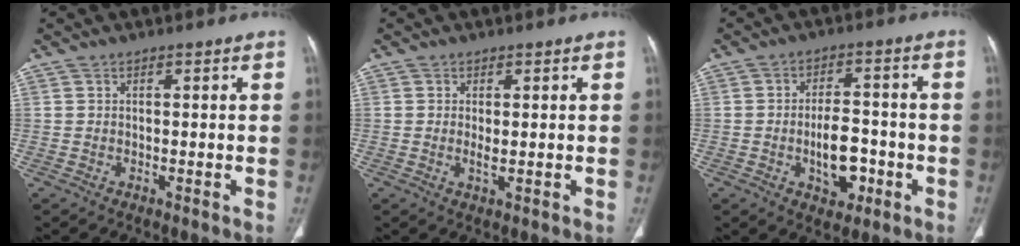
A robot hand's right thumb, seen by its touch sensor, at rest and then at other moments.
{"total": 1.6, "force": [0.0, 0.6, 1.5], "torque": [-0.033, -0.006, 0.002]}
{"total": 8.1, "force": [-2.5, 4.7, 6.2], "torque": [-0.074, 0.021, -0.035]}